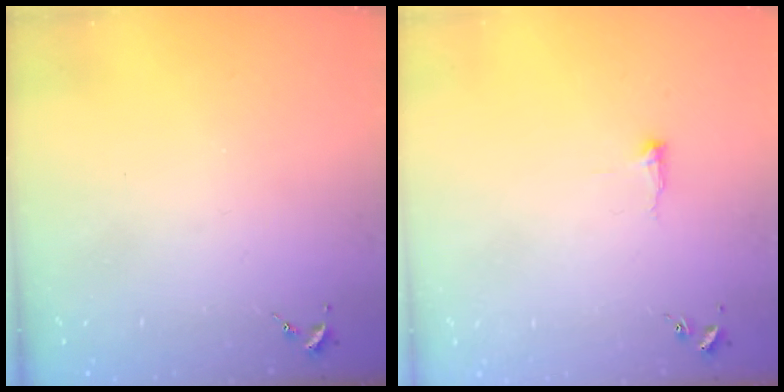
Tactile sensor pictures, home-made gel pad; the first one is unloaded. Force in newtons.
{"total": 4.6, "press": 4.5, "slide": 0.7}